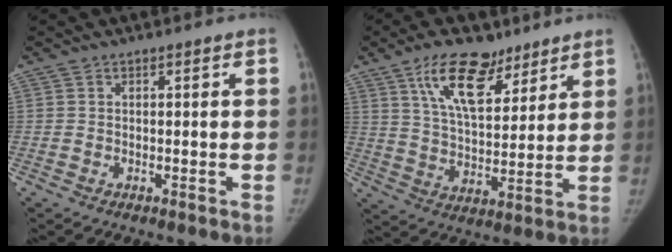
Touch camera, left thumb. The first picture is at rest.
{"total": 14.1, "force": [8.6, 6.7, 8.9], "torque": [-0.122, -0.044, 0.153]}